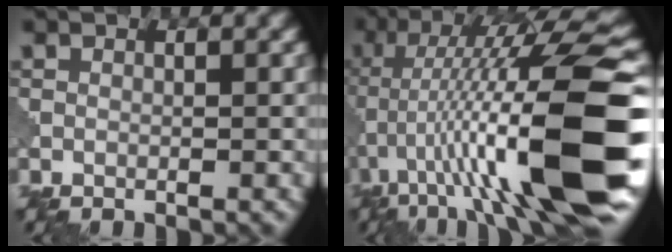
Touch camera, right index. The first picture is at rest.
{"total": 15.6, "force": [-3.2, 2.8, 15.0], "torque": [-0.235, 0.035, -0.038]}